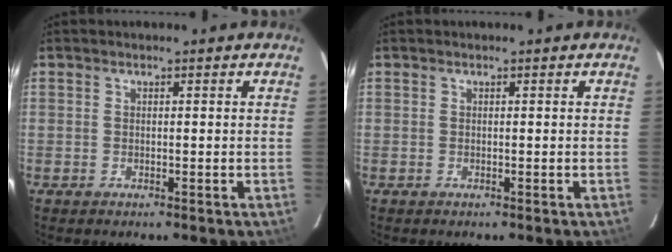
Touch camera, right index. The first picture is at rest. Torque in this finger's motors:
{"motor_torque": [0.01, 0.01, 0.00, 0.00]}